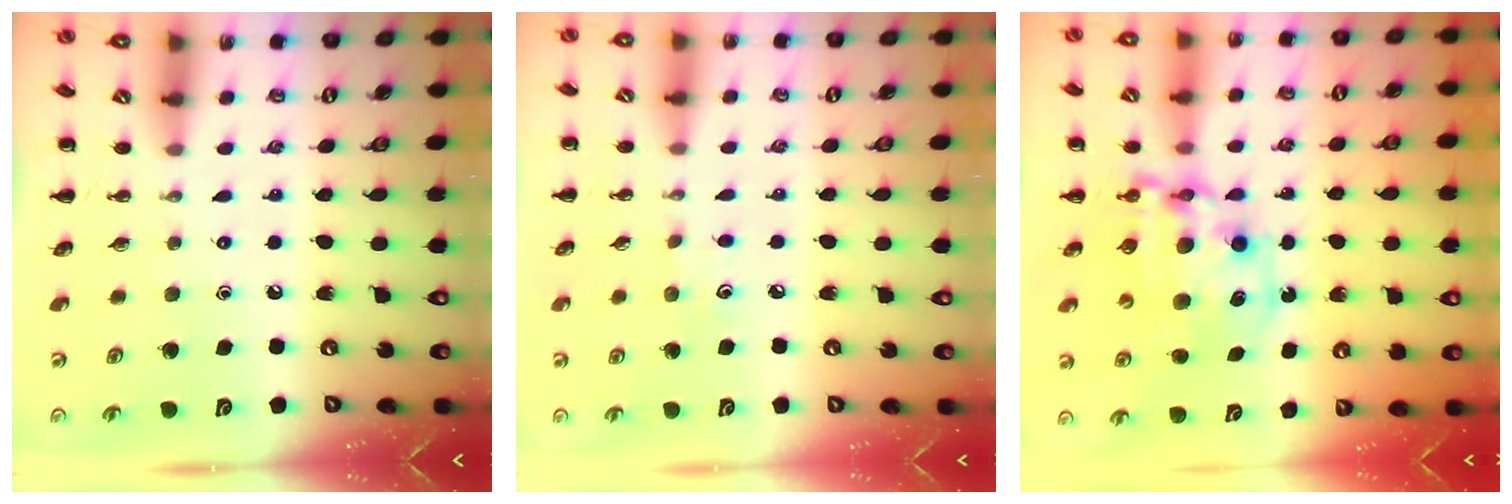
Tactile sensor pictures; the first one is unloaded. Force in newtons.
{"total": 5.6, "press": 5.4, "slide": 1.6}
{"total": 11.0, "press": 10.7, "slide": 2.5}